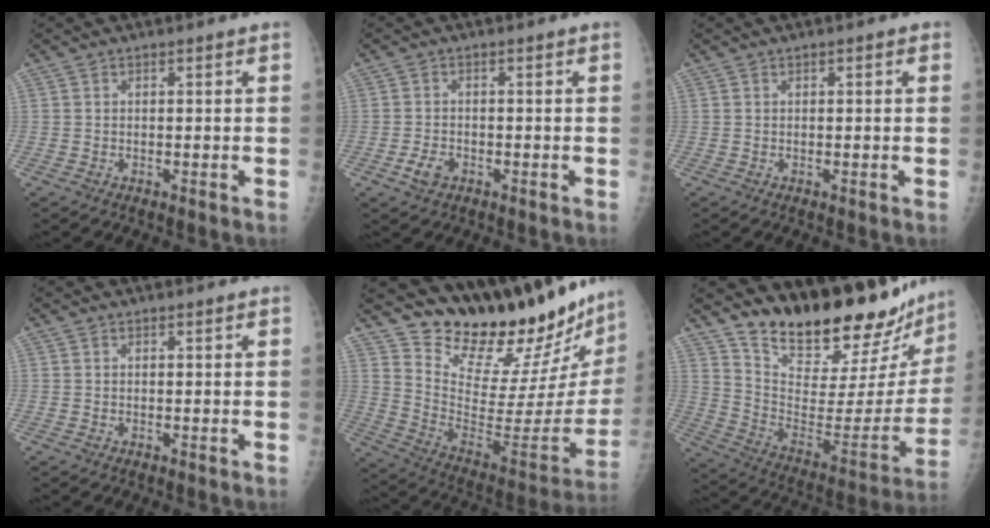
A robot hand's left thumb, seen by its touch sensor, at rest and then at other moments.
{"total": 3.0, "force": [-1.4, 2.0, 1.7], "torque": [-0.029, 0.003, -0.024]}
{"total": 0.8, "force": [0.3, 0.3, 0.6], "torque": [-0.006, 0.003, 0.002]}
{"total": 0.0}
{"total": 27.2, "force": [24.9, 5.2, 9.8], "torque": [-0.114, -0.214, 0.355]}
{"total": 26.0, "force": [23.2, 5.6, 10.2], "torque": [-0.127, -0.176, 0.341]}